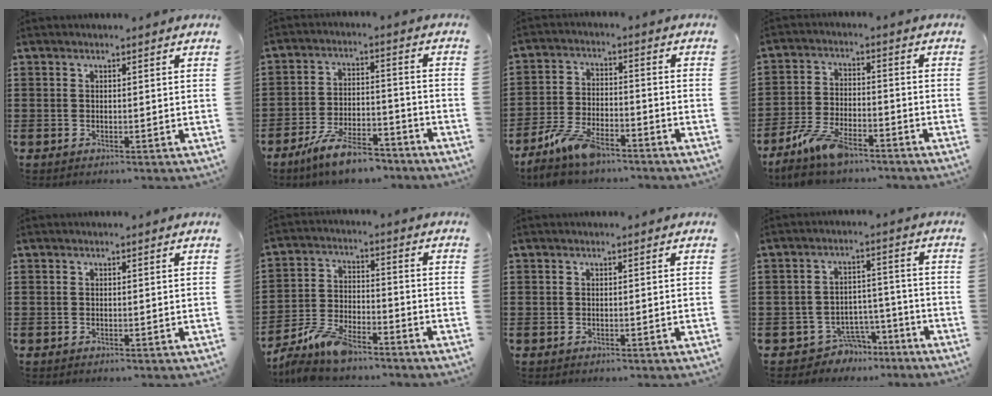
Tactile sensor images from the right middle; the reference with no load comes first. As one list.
[{"total": 8.6, "force": [-7.1, 1.9, 4.5], "torque": [-0.090, 0.010, -0.134]}, {"total": 7.8, "force": [-6.1, 2.5, 4.1], "torque": [-0.087, 0.004, -0.116]}, {"total": 7.5, "force": [-5.8, 2.3, 4.2], "torque": [-0.096, -0.001, -0.111]}, {"total": 0.0}, {"total": 7.7, "force": [-6.5, 2.1, 3.6], "torque": [-0.086, 0.005, -0.128]}, {"total": 0.0}, {"total": 5.1, "force": [-4.5, 2.2, 0.9], "torque": [-0.024, 0.015, -0.088]}]